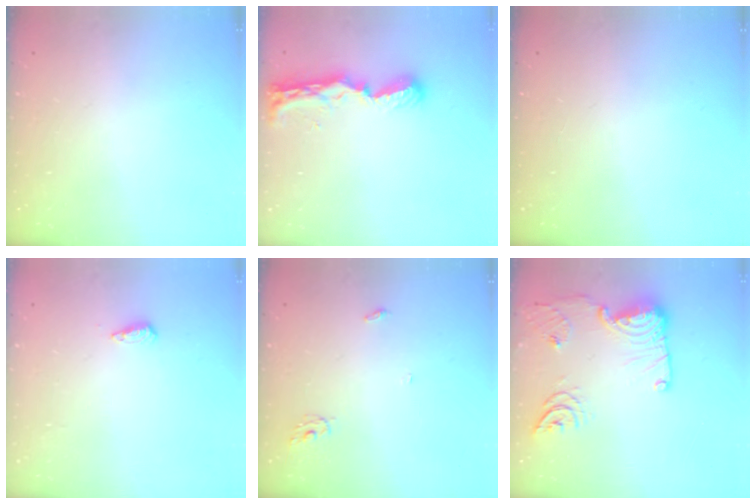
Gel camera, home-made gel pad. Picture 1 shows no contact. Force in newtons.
{"total": 8.3, "press": 8.3, "slide": 0.6}
{"total": 0.0}
{"total": 5.3, "press": 5.2, "slide": 1.1}
{"total": 4.0, "press": 4.0, "slide": 0.3}
{"total": 20.1, "press": 19.4, "slide": 5.4}